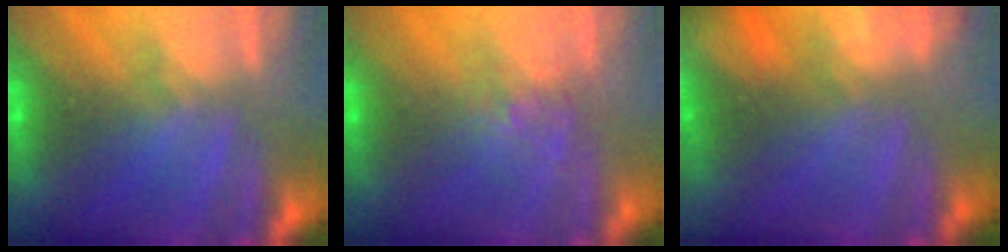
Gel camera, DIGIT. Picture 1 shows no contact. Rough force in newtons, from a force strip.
{"total": 2.1}
{"total": 7.7}